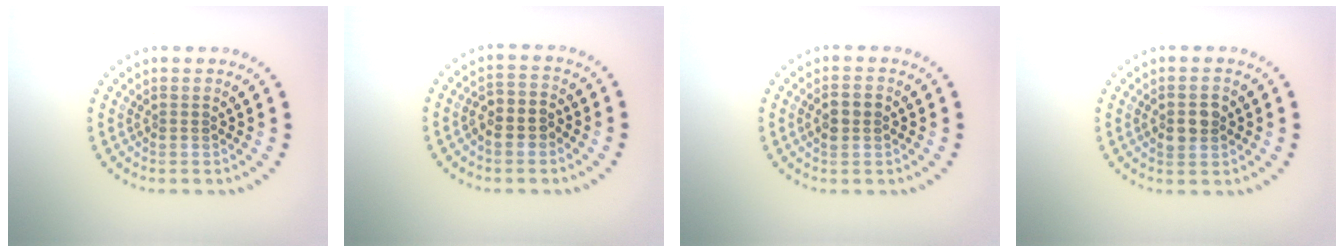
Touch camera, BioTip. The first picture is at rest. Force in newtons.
{"total": 2.8, "press": 2.6, "slide": 1.1}
{"total": 2.0, "press": 2.0, "slide": 0.2}
{"total": 2.6, "press": 2.6, "slide": 0.1}